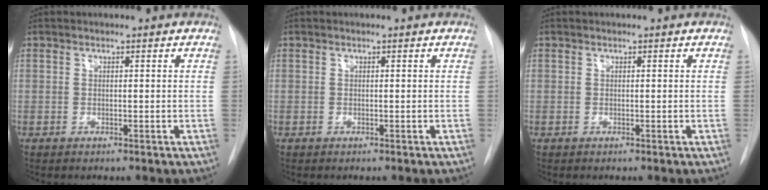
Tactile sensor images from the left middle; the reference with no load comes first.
{"total": 0.0}
{"total": 0.0}